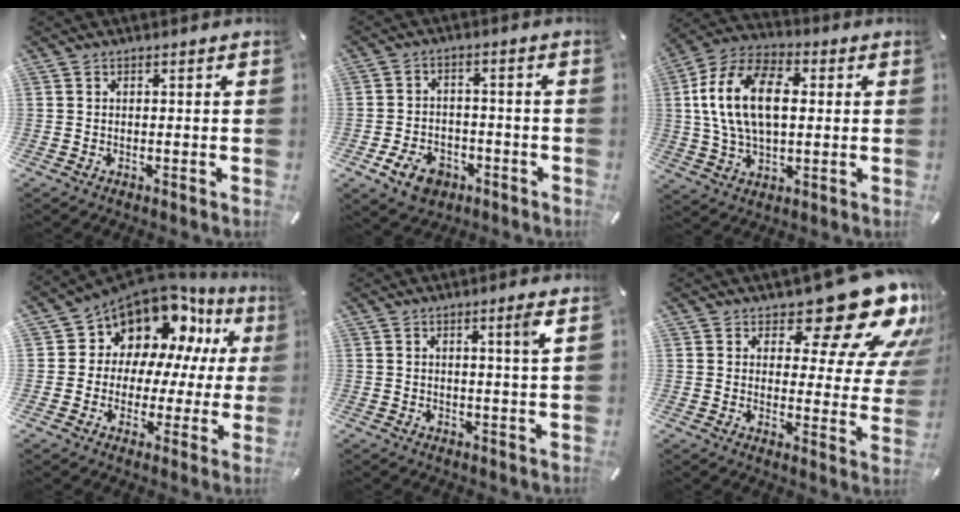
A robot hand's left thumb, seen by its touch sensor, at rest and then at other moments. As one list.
[{"total": 7.7, "force": [-4.0, 5.4, 3.7], "torque": [-0.077, 0.023, -0.073]}, {"total": 16.2, "force": [2.1, 10.0, 12.6], "torque": [-0.283, 0.011, 0.034]}, {"total": 12.3, "force": [8.6, 8.0, 3.5], "torque": [-0.072, -0.078, 0.160]}, {"total": 3.4, "force": [1.4, -0.4, 3.1], "torque": [-0.060, -0.004, 0.021]}, {"total": 19.7, "force": [13.4, 7.8, 12.1], "torque": [-0.148, -0.098, 0.221]}]